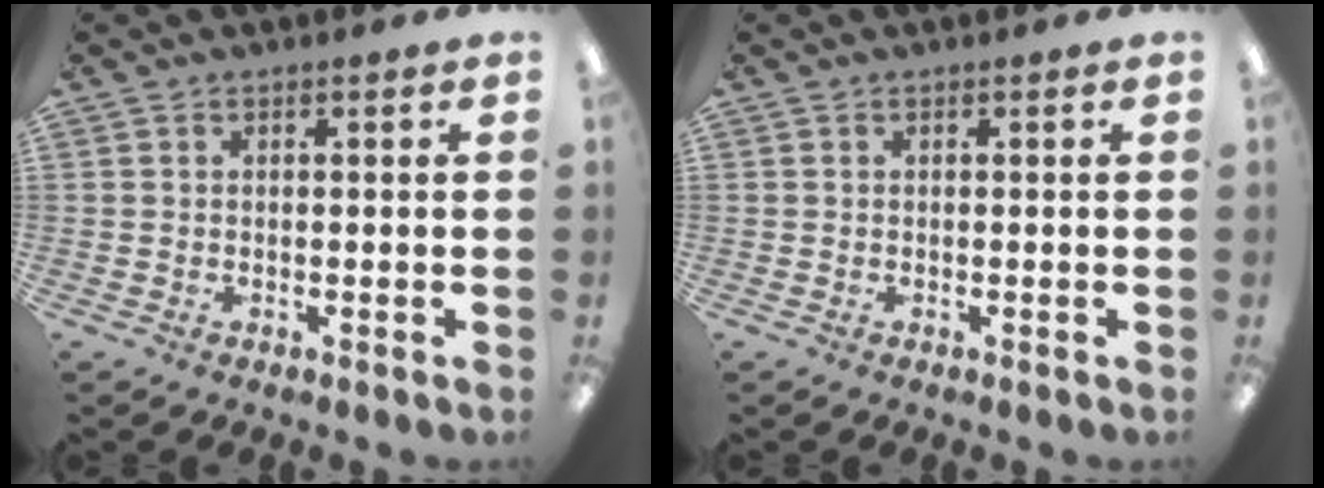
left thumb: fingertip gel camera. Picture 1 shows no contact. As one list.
[{"total": 0.0}]